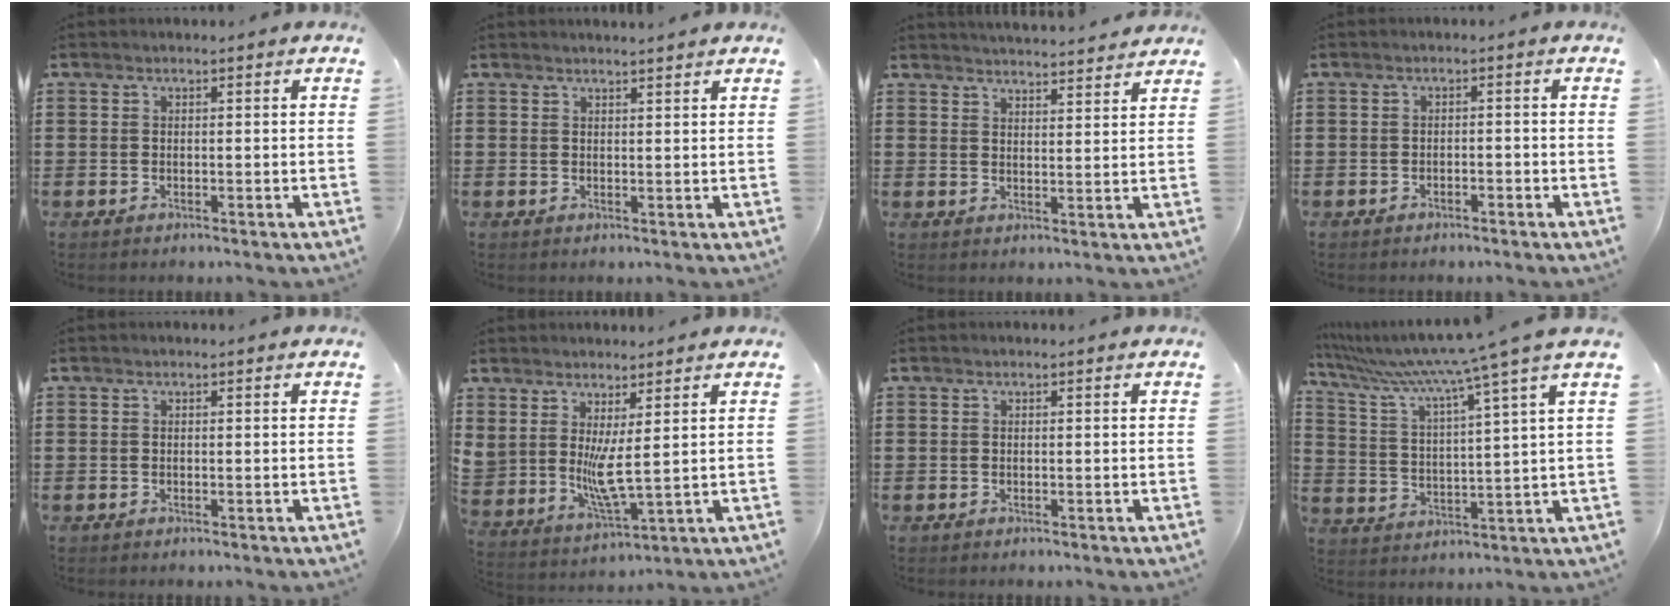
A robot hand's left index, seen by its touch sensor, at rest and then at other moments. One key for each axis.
{"total": 1.6, "fx": 1.5, "fy": -0.1, "fz": 0.4, "tx": -0.011, "ty": 0.001, "tz": 0.030}
{"total": 3.5, "fx": 3.5, "fy": -0.3, "fz": 0.0, "tx": -0.011, "ty": -0.019, "tz": 0.064}
{"total": 1.1, "fx": -1.1, "fy": 0.2, "fz": 0.3, "tx": -0.011, "ty": -0.001, "tz": -0.022}
{"total": 0.0}
{"total": 5.0, "fx": 2.3, "fy": 0.8, "fz": 4.4, "tx": -0.101, "ty": -0.028, "tz": 0.038}
{"total": 0.0}
{"total": 8.2, "fx": 6.7, "fy": -1.7, "fz": 4.3, "tx": -0.116, "ty": -0.050, "tz": 0.103}